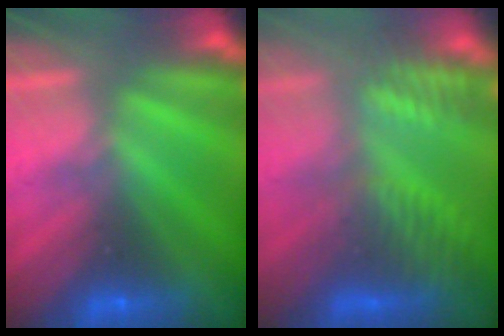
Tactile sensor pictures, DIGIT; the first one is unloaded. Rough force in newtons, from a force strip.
{"total": 4.6}